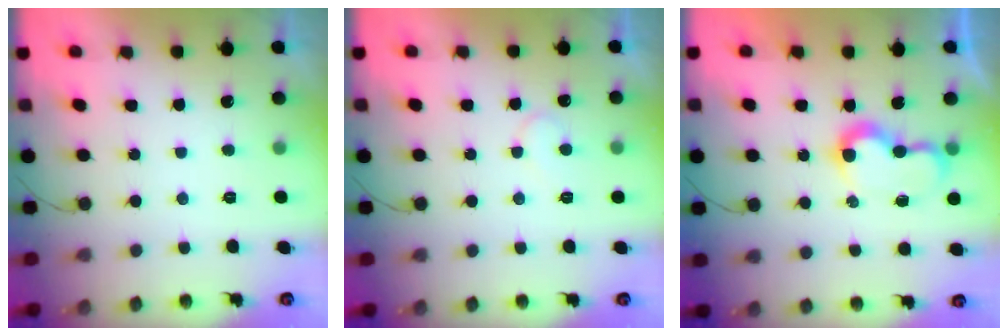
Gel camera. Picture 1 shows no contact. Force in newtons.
{"total": 5.1, "press": 5.1, "slide": 0.3}
{"total": 7.2, "press": 7.2, "slide": 0.7}